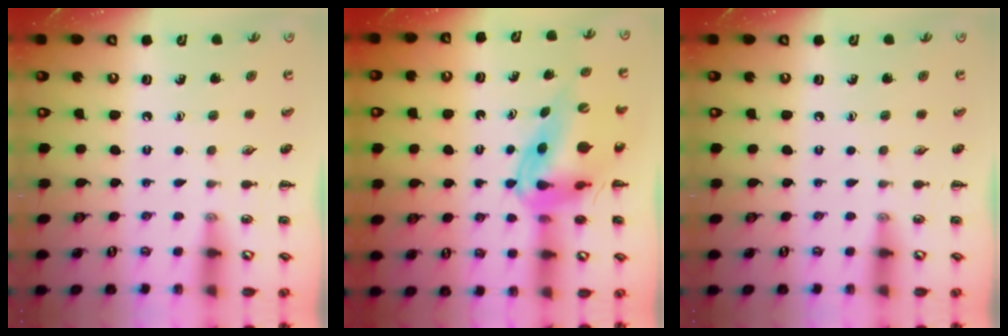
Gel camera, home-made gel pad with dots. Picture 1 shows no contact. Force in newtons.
{"total": 14.3, "press": 13.6, "slide": 4.4}
{"total": 0.0}